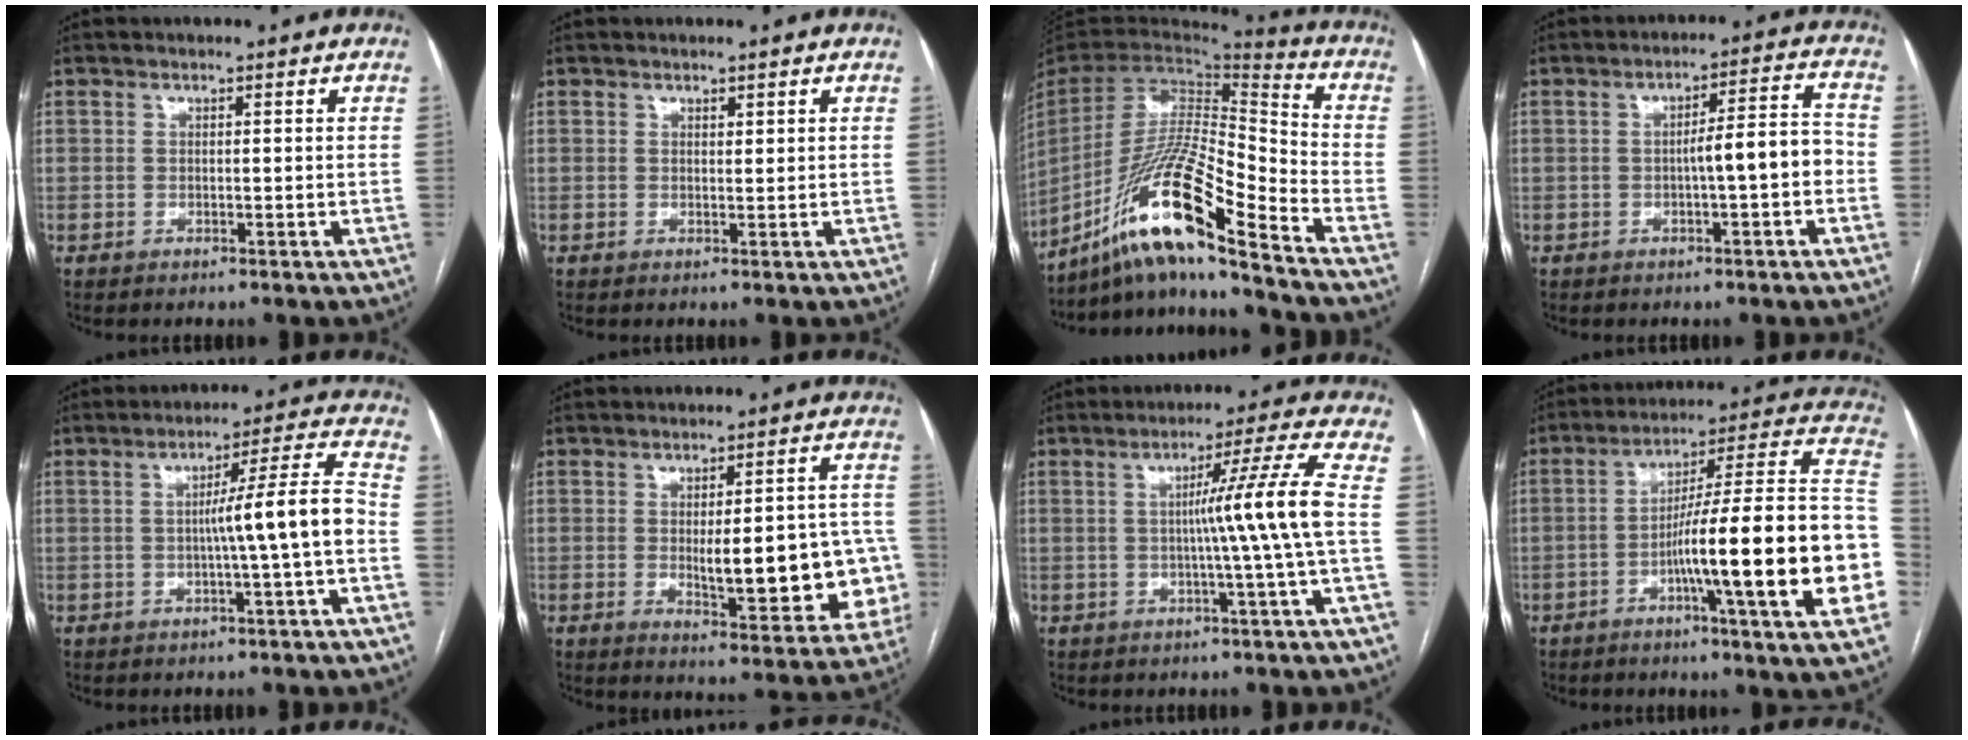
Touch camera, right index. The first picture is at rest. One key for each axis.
{"total": 0.7, "fx": 0.5, "fy": 0.3, "fz": 0.3, "tx": -0.004, "ty": -0.004, "tz": 0.007}
{"total": 19.3, "fx": -14.2, "fy": 0.3, "fz": 13.1, "tx": -0.283, "ty": -0.012, "tz": -0.268}
{"total": 6.6, "fx": -1.4, "fy": 0.7, "fz": 6.4, "tx": -0.088, "ty": 0.024, "tz": -0.021}
{"total": 8.9, "fx": -1.6, "fy": -1.2, "fz": 8.6, "tx": -0.127, "ty": 0.018, "tz": -0.022}
{"total": 15.7, "fx": -2.3, "fy": 4.4, "fz": 14.9, "tx": -0.145, "ty": 0.021, "tz": -0.013}
{"total": 8.7, "fx": -0.5, "fy": -2.7, "fz": 8.2, "tx": -0.125, "ty": 0.006, "tz": -0.002}
{"total": 24.6, "fx": -5.9, "fy": 0.0, "fz": 23.9, "tx": -0.264, "ty": 0.009, "tz": -0.097}